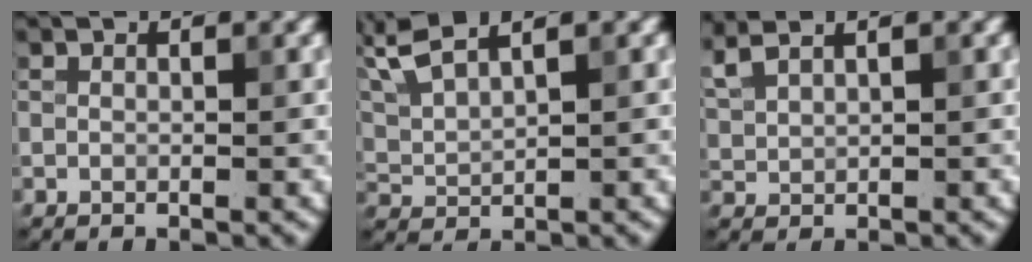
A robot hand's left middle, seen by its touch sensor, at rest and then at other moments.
{"total": 4.8, "force": [3.9, 1.0, 2.5], "torque": [-0.067, 0.019, 0.077]}
{"total": 3.1, "force": [2.5, 0.8, 1.7], "torque": [-0.050, 0.017, 0.050]}